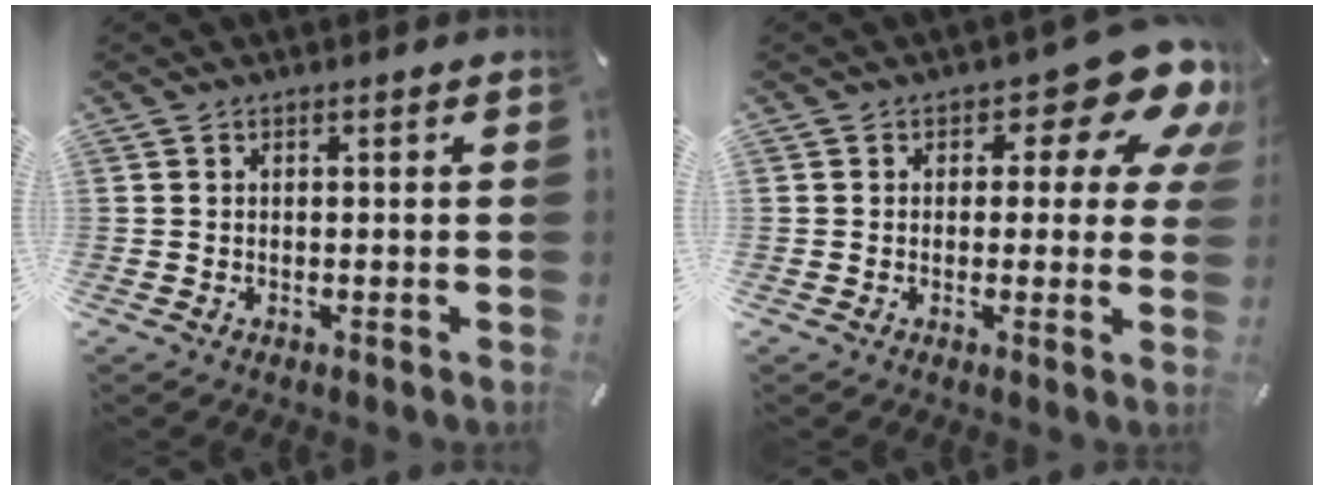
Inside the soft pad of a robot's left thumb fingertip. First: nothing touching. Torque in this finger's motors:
{"motor_torque": [0.98, 0.94, 0.82, 0.22, 0.05]}